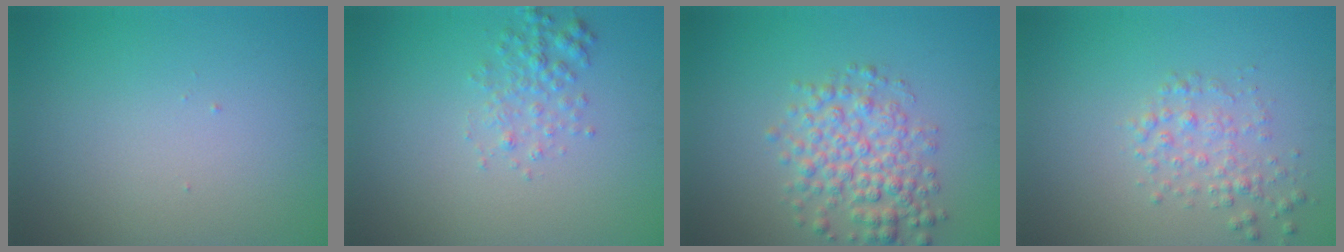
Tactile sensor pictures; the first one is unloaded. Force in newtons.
{"total": 2.0, "press": 2.0, "slide": 0.1}
{"total": 4.4, "press": 4.4, "slide": 0.1}
{"total": 2.1, "press": 2.1, "slide": 0.1}